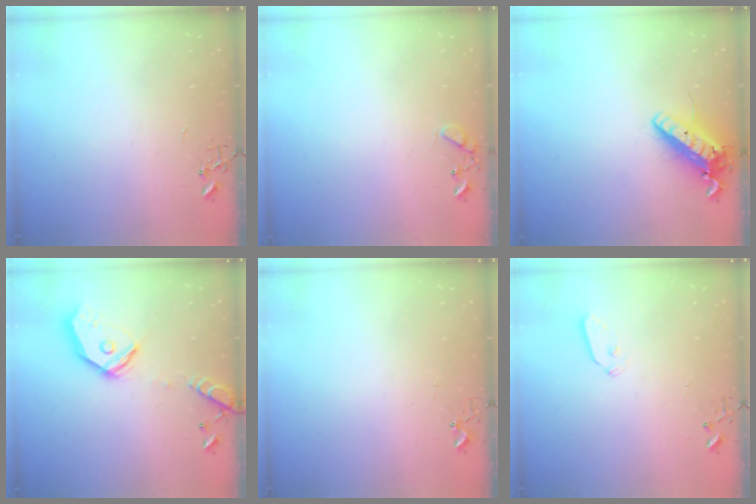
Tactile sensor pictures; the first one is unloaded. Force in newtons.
{"total": 6.1, "press": 6.1, "slide": 0.5}
{"total": 15.3, "press": 15.1, "slide": 2.8}
{"total": 17.6, "press": 17.4, "slide": 2.7}
{"total": 2.7, "press": 2.7, "slide": 0.3}
{"total": 4.3, "press": 4.3, "slide": 0.3}